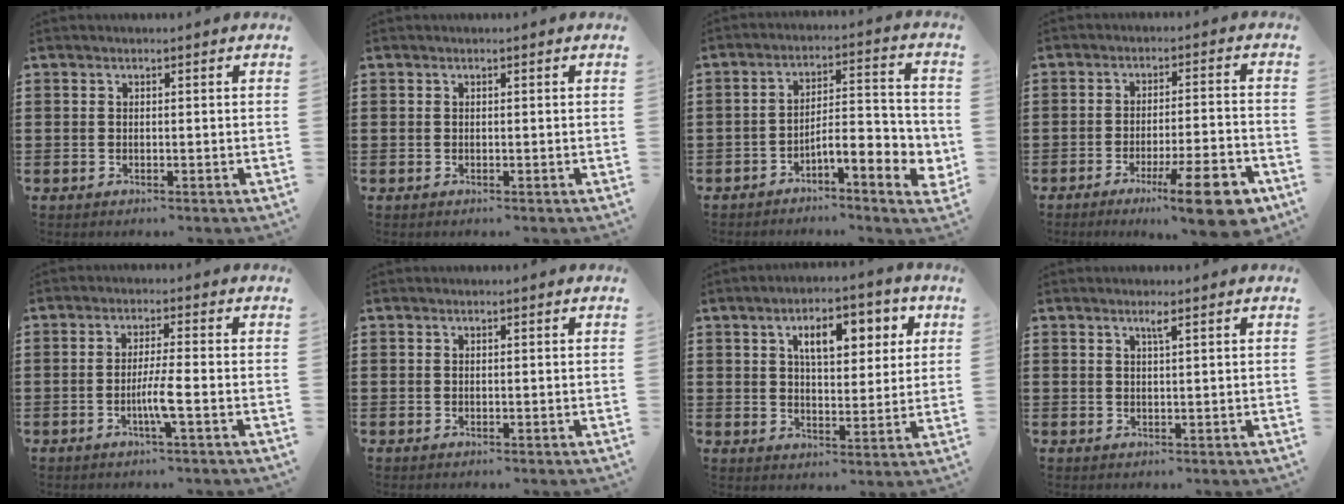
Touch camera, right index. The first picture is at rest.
{"total": 0.0}
{"total": 6.6, "force": [-3.3, 1.9, 5.5], "torque": [-0.076, -0.016, -0.062]}
{"total": 11.0, "force": [-6.6, 1.3, 8.6], "torque": [-0.127, 0.008, -0.110]}
{"total": 4.4, "force": [-1.6, -0.3, 4.1], "torque": [-0.079, -0.014, -0.032]}
{"total": 0.0}
{"total": 8.2, "force": [3.5, 3.6, 6.5], "torque": [-0.108, 0.002, 0.051]}
{"total": 1.4, "force": [0.8, -0.1, 1.2], "torque": [-0.023, -0.001, 0.013]}